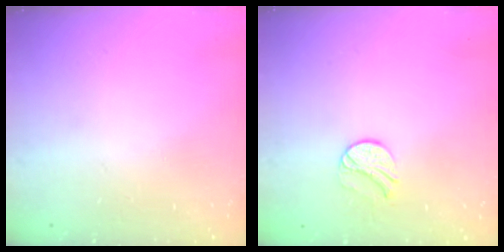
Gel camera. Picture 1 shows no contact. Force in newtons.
{"total": 8.6, "press": 8.5, "slide": 0.9}